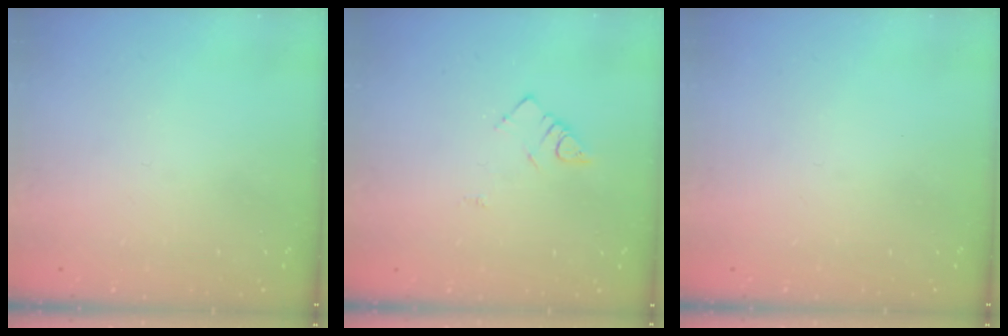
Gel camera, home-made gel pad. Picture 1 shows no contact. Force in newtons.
{"total": 4.0, "press": 3.9, "slide": 0.6}
{"total": 0.0}